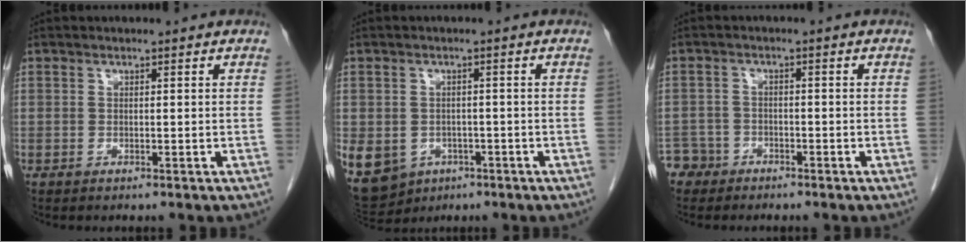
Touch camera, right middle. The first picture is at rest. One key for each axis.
{"total": 21.4, "fx": -9.1, "fy": 17.3, "fz": 8.7, "tx": -0.305, "ty": -0.013, "tz": -0.118}
{"total": 3.5, "fx": -2.7, "fy": 2.2, "fz": -0.7, "tx": 0.015, "ty": 0.007, "tz": -0.054}